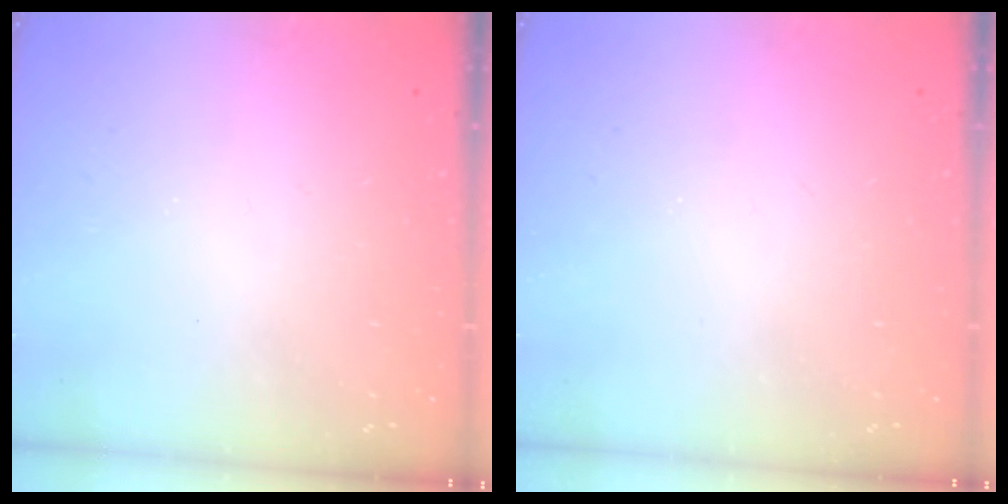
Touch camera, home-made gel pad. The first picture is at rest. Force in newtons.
{"total": 0.0}